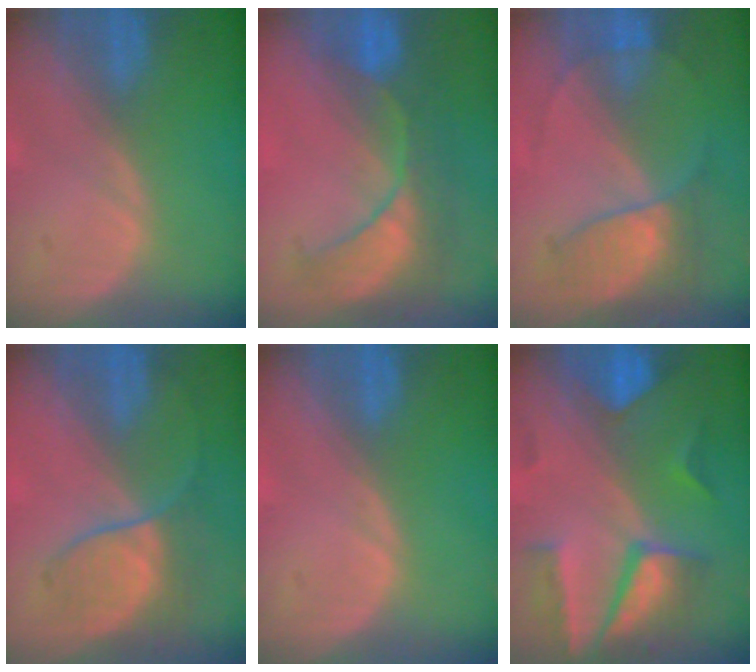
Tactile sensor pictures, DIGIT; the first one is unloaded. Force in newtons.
{"total": 8.1, "press": 8.0, "slide": 0.8}
{"total": 7.2, "press": 6.1, "slide": 3.9}
{"total": 6.3, "press": 6.0, "slide": 2.0}
{"total": 0.0}
{"total": 9.3, "press": 8.2, "slide": 4.3}